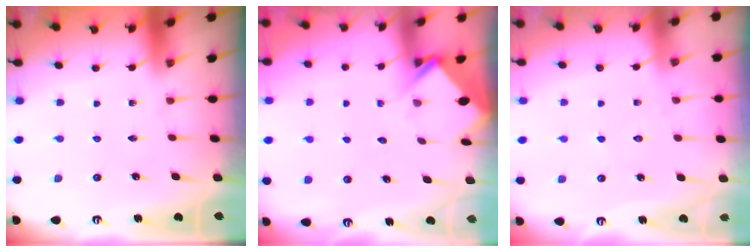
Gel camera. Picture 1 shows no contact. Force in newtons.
{"total": 3.8, "press": 3.8, "slide": 0.2}
{"total": 5.7, "press": 5.7, "slide": 0.7}